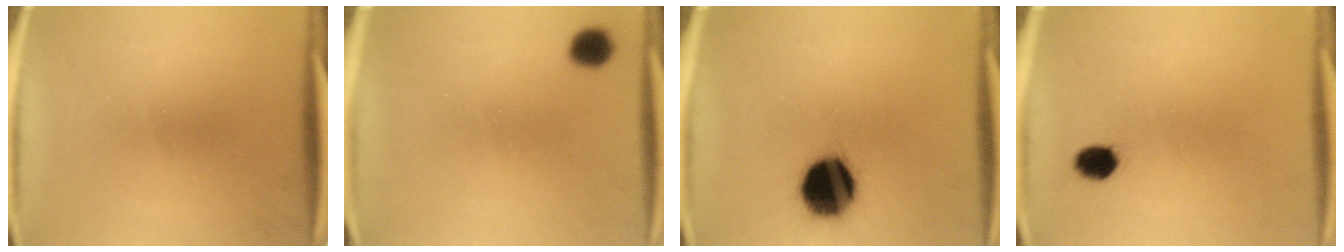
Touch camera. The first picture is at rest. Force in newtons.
{"total": 5.5}
{"total": 17.8}
{"total": 3.7}